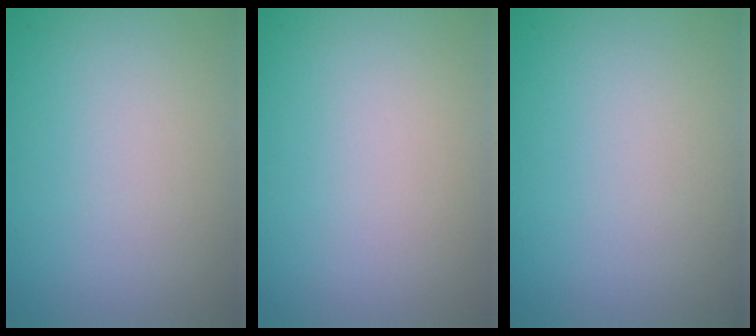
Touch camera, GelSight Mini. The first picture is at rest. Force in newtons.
{"total": 0.0}
{"total": 0.0}